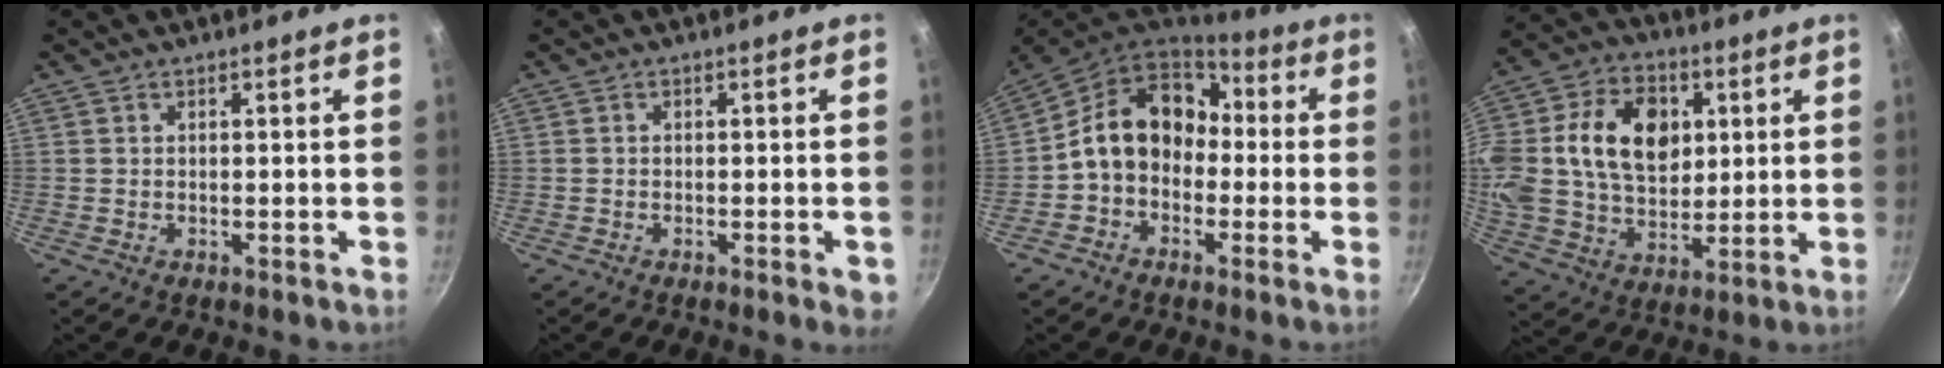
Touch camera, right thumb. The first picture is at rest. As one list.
[{"total": 2.6, "force": [-1.2, 0.6, 2.2], "torque": [-0.032, 0.003, -0.018]}, {"total": 14.1, "force": [-0.3, 11.1, 8.7], "torque": [-0.111, 0.051, -0.023]}, {"total": 23.9, "force": [4.9, 17.2, 15.9], "torque": [-0.302, 0.018, 0.086]}]